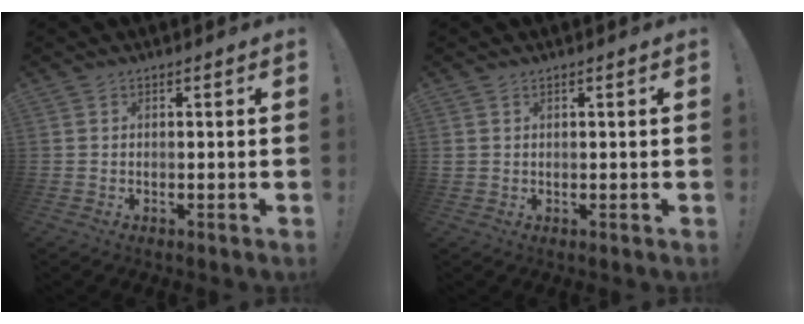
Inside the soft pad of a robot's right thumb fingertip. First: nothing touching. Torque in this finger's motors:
{"motor_torque": [-0.28, 0.10, 0.05, 0.01, 0.01]}